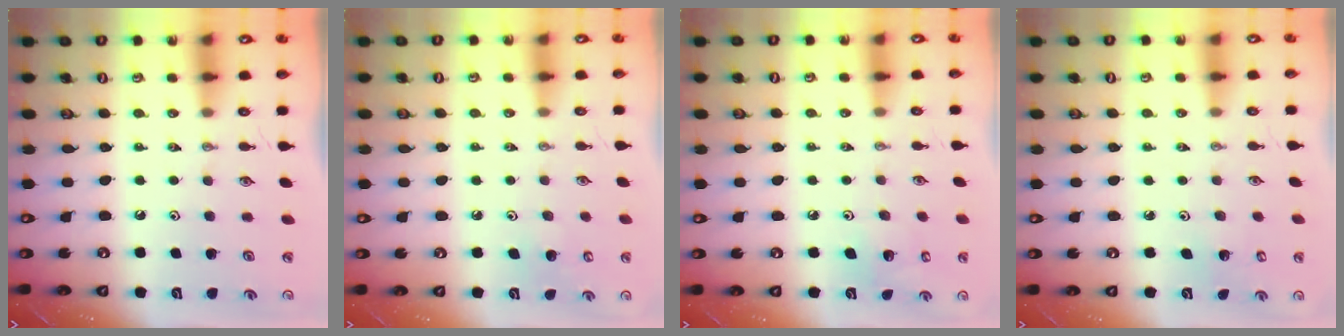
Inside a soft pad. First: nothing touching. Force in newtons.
{"total": 7.0, "press": 7.0, "slide": 0.8}
{"total": 6.4, "press": 5.9, "slide": 2.4}
{"total": 2.3, "press": 2.3, "slide": 0.1}